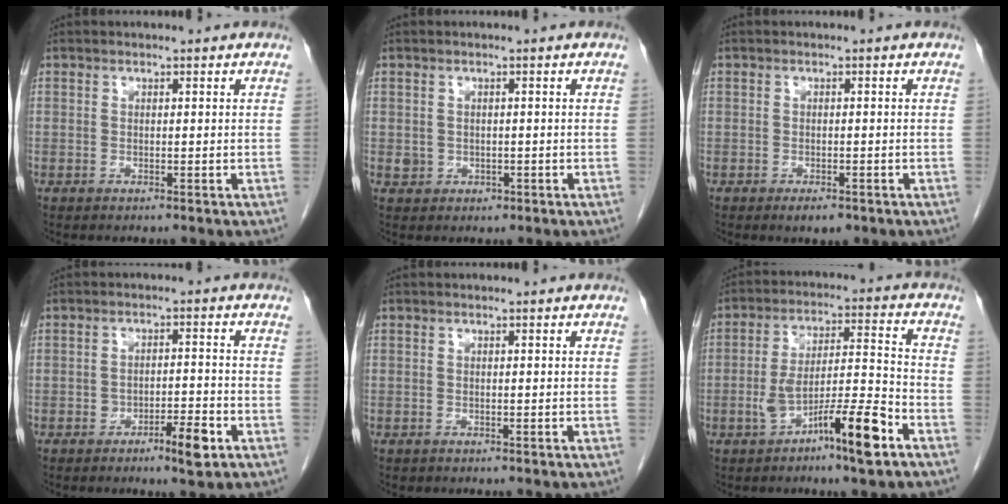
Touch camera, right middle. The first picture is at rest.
{"total": 1.9, "force": [-0.3, 1.8, 0.7], "torque": [-0.012, 0.003, 0.005]}
{"total": 2.2, "force": [-1.4, 0.9, 1.5], "torque": [-0.025, -0.003, -0.015]}
{"total": 4.6, "force": [-2.6, 1.0, 3.6], "torque": [-0.053, 0.001, -0.039]}
{"total": 0.0}
{"total": 11.3, "force": [-5.8, 1.0, 9.6], "torque": [-0.171, 0.012, -0.097]}